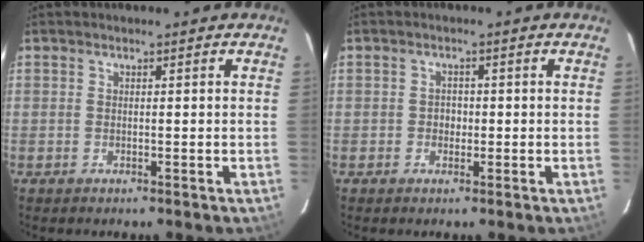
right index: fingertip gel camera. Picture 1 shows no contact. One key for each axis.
{"total": 1.8, "fx": -0.4, "fy": 1.7, "fz": 0.6, "tx": -0.008, "ty": 0.005, "tz": -0.007}